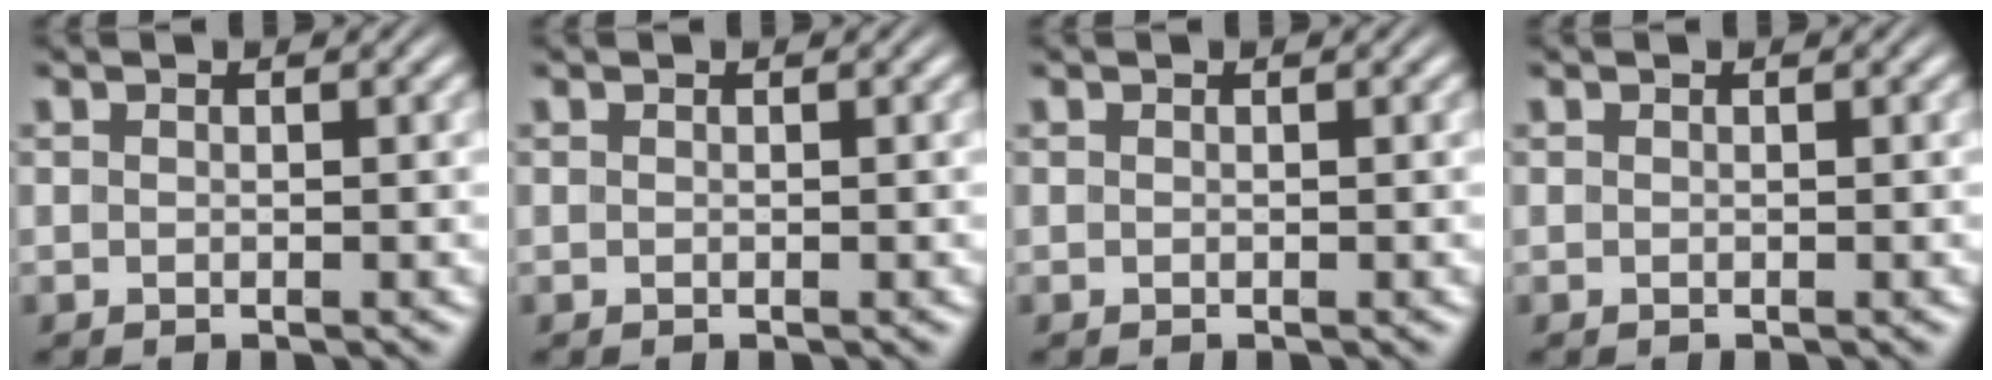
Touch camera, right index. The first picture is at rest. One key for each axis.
{"total": 0.0}
{"total": 0.0}
{"total": 0.0}